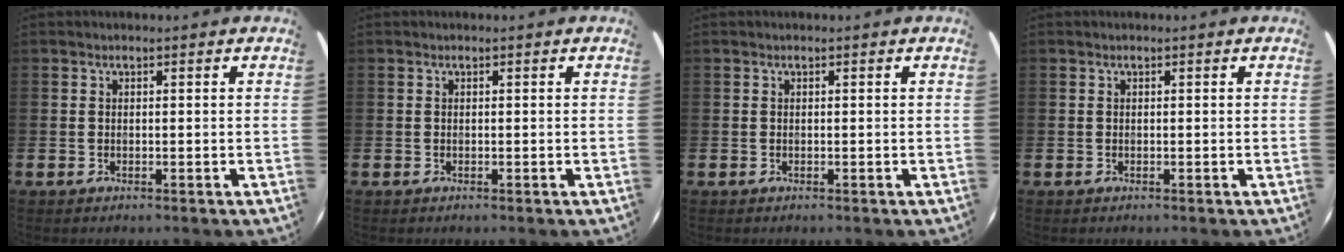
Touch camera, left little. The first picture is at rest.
{"total": 0.0}
{"total": 0.0}
{"total": 0.0}